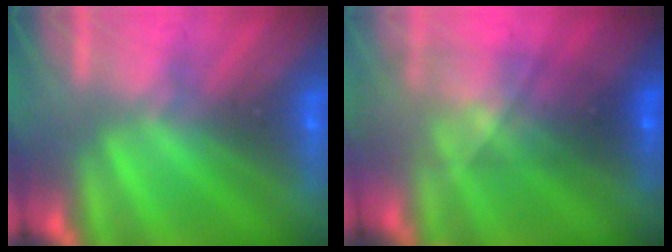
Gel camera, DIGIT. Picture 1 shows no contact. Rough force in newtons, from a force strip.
{"total": 7.4}